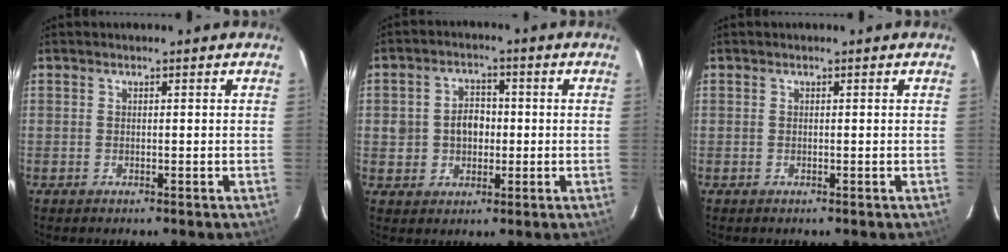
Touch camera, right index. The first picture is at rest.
{"total": 5.8, "force": [-0.2, 4.9, 3.1], "torque": [-0.059, 0.016, 0.004]}
{"total": 0.0}